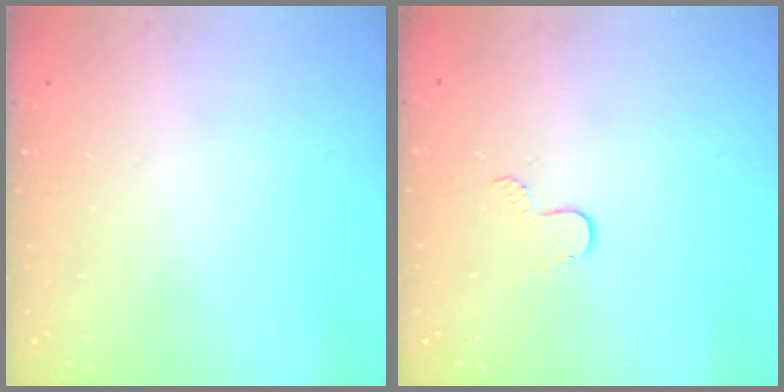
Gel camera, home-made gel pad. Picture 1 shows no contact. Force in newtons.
{"total": 4.9, "press": 4.8, "slide": 0.4}